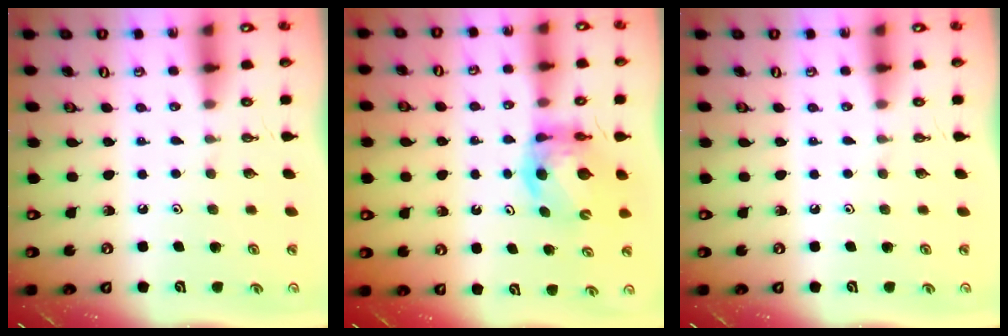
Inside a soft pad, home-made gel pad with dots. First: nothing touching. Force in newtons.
{"total": 8.1, "press": 8.1, "slide": 0.4}
{"total": 0.0}